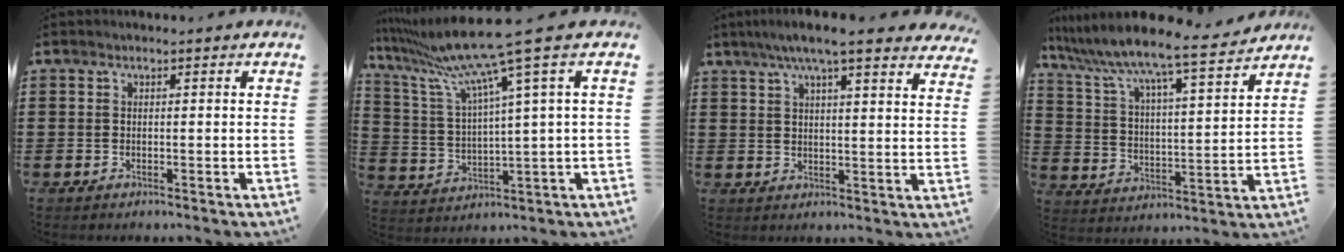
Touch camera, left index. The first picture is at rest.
{"total": 11.4, "force": [7.5, -0.5, 8.6], "torque": [-0.209, -0.044, 0.113]}
{"total": 6.8, "force": [5.5, 0.3, 4.0], "torque": [-0.091, -0.010, 0.096]}
{"total": 7.7, "force": [7.1, -0.3, 3.1], "torque": [-0.093, -0.053, 0.110]}